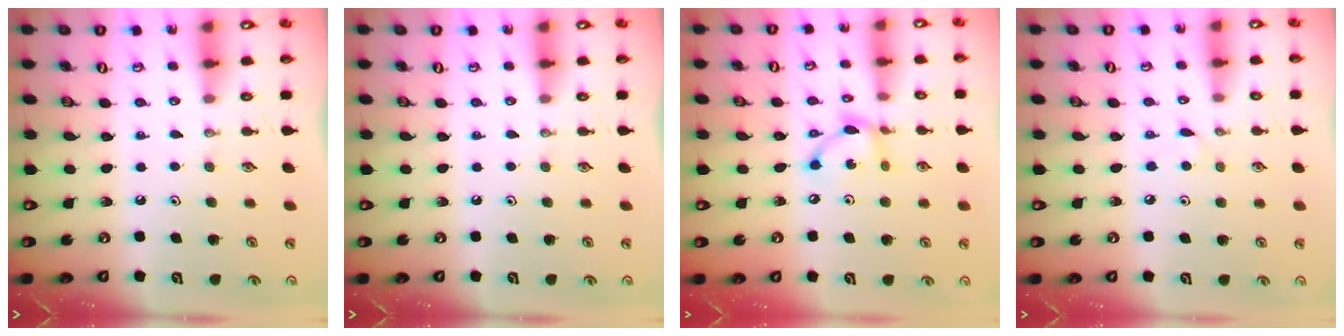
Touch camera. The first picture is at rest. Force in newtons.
{"total": 0.0}
{"total": 8.5, "press": 8.5, "slide": 0.4}
{"total": 3.6, "press": 3.6, "slide": 0.4}